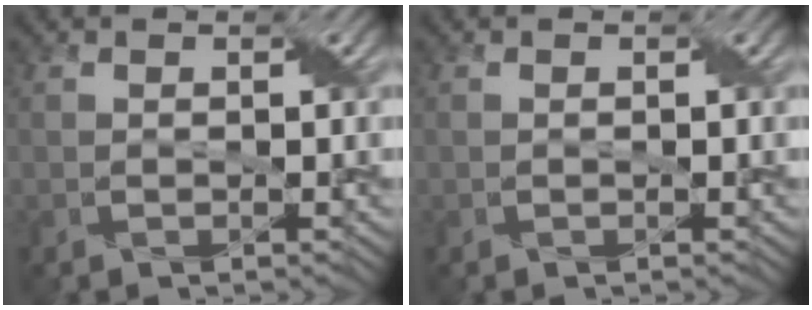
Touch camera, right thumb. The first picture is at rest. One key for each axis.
{"total": 0.0}